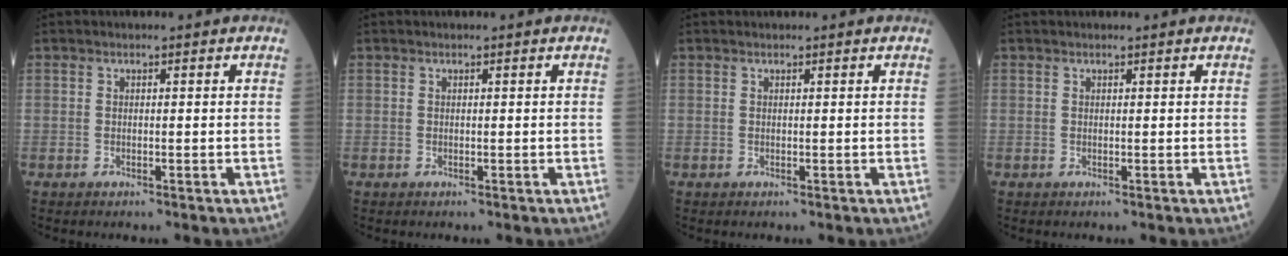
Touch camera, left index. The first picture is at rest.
{"total": 0.0}
{"total": 0.9, "force": [0.9, 0.0, 0.1], "torque": [-0.008, 0.013, 0.014]}
{"total": 1.2, "force": [1.1, -0.1, 0.3], "torque": [-0.009, 0.013, 0.017]}